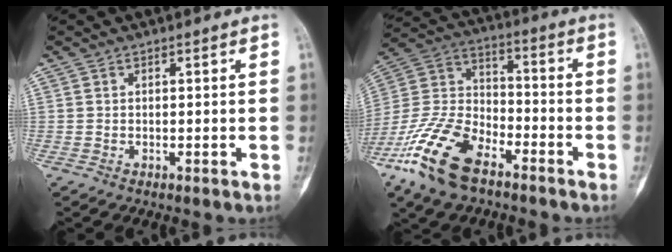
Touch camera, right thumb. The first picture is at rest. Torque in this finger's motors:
{"motor_torque": [0.44, 0.23, 1.54, -1.23, 0.14]}